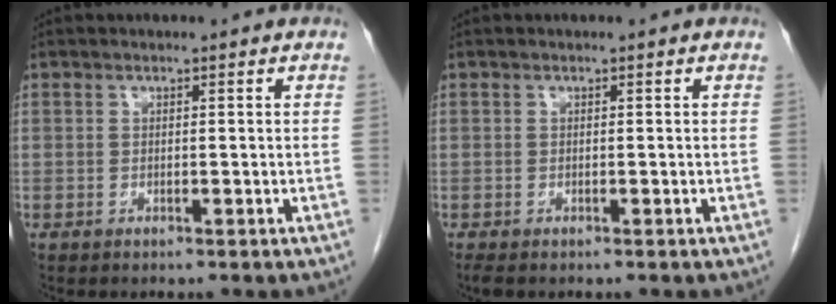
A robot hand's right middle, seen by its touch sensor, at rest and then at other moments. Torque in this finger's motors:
{"motor_torque": [0.48, -0.07, 0.02, 0.01]}